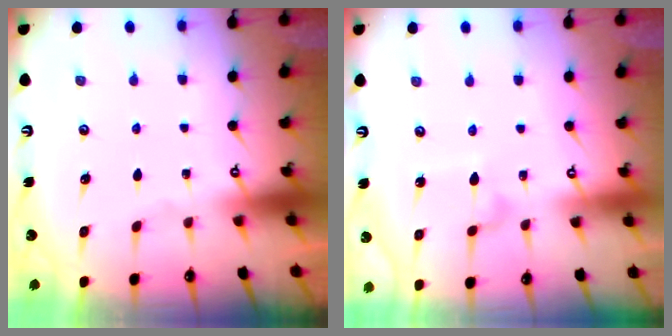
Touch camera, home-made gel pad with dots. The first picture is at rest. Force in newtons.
{"total": 6.1, "press": 6.1, "slide": 0.4}